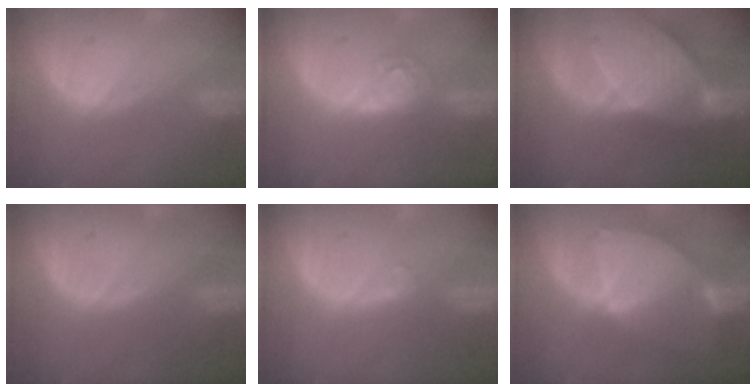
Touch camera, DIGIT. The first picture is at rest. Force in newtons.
{"total": 4.4, "press": 4.4, "slide": 0.0}
{"total": 10.2, "press": 9.0, "slide": 4.8}
{"total": 0.0}
{"total": 1.1, "press": 0.8, "slide": 0.7}
{"total": 8.5, "press": 7.5, "slide": 4.0}